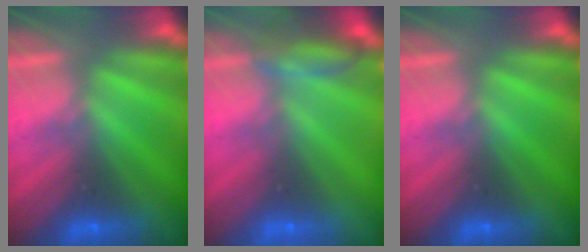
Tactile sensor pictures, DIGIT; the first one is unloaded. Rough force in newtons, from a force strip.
{"total": 2.5}
{"total": 0.0}